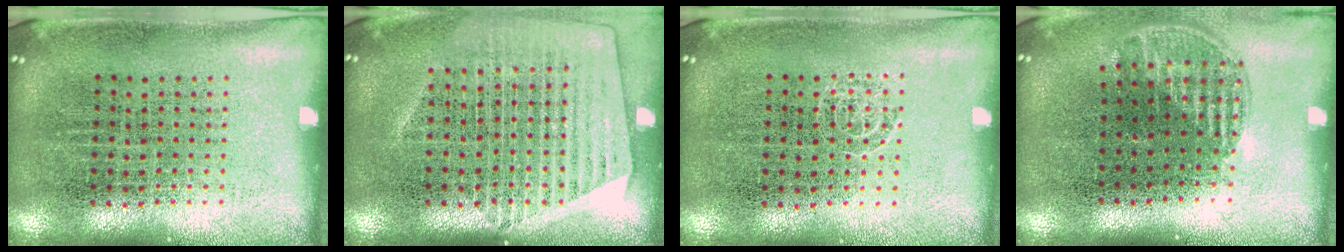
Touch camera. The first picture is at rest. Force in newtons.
{"total": 1.3, "press": 1.2, "slide": 0.5}
{"total": 0.8, "press": 0.8, "slide": 0.1}
{"total": 1.1, "press": 1.0, "slide": 0.5}